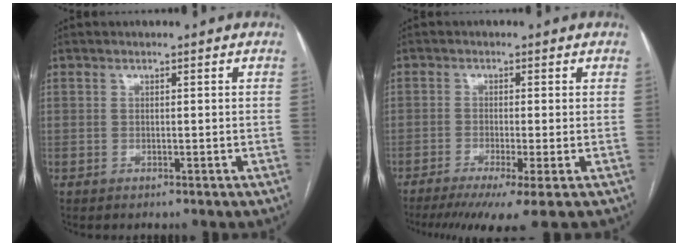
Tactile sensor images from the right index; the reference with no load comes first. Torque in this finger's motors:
{"motor_torque": [2.00, -0.13, 0.37, 0.10]}